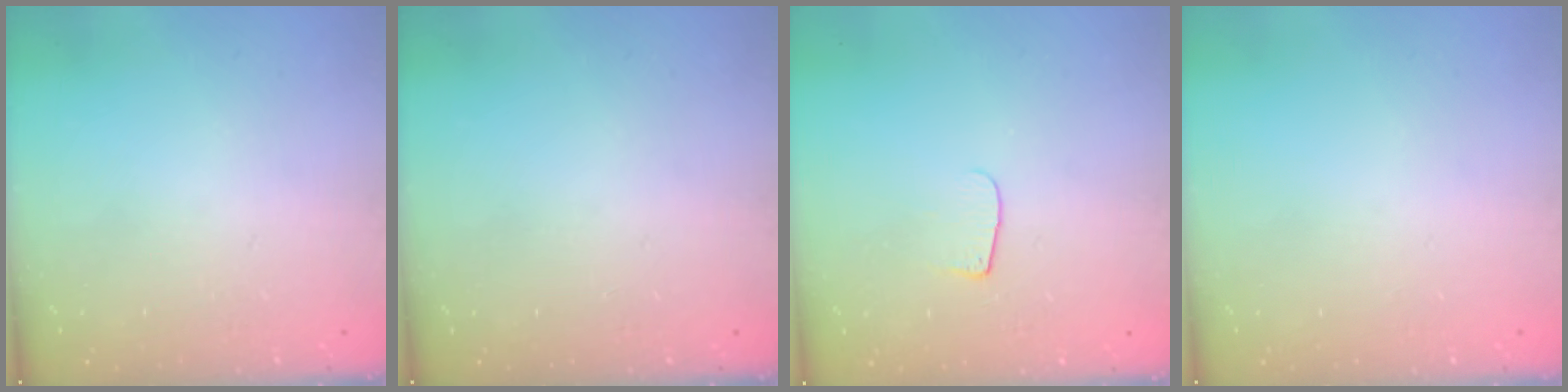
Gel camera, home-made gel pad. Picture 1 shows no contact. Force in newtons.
{"total": 0.0}
{"total": 6.2, "press": 6.2, "slide": 0.7}
{"total": 0.0}